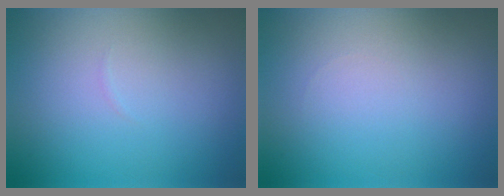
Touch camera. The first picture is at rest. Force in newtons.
{"total": 0.0}